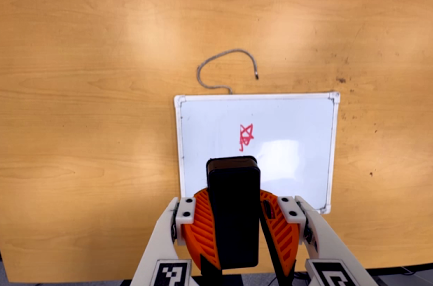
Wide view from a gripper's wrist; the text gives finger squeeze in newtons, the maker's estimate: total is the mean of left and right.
{"total": 10.0, "left": 10.1, "right": 9.9}